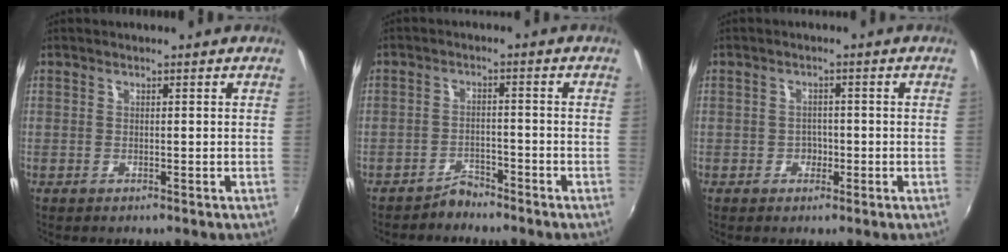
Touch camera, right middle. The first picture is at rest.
{"total": 3.0, "force": [-2.8, 1.0, 0.4], "torque": [-0.014, 0.004, -0.046]}
{"total": 2.1, "force": [-0.9, 1.8, 0.4], "torque": [-0.007, 0.001, -0.014]}